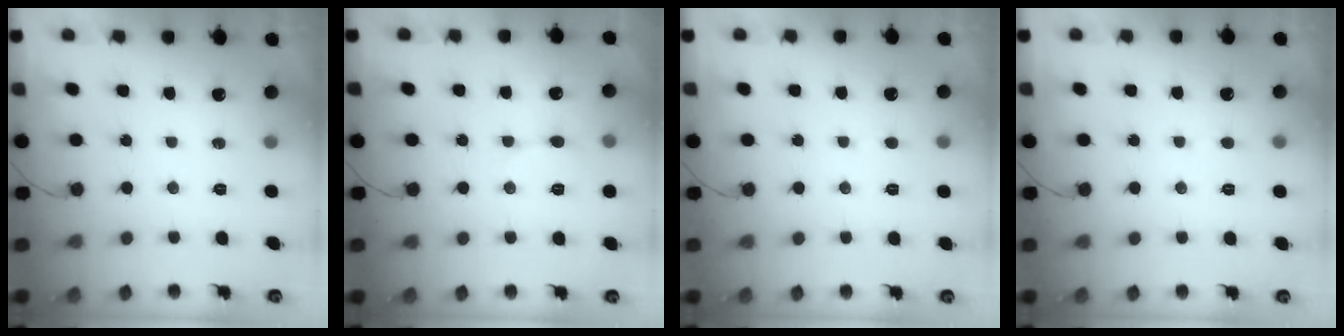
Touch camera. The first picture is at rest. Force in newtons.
{"total": 3.9, "press": 3.8, "slide": 0.4}
{"total": 3.8, "press": 3.8, "slide": 0.4}
{"total": 3.8, "press": 3.8, "slide": 0.4}